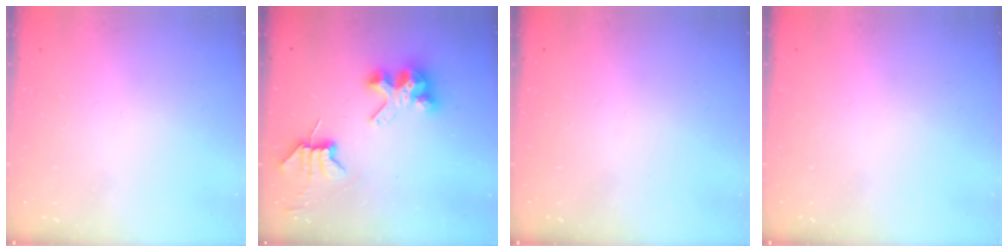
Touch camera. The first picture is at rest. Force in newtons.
{"total": 6.6, "press": 6.6, "slide": 0.7}
{"total": 0.0}
{"total": 0.0}